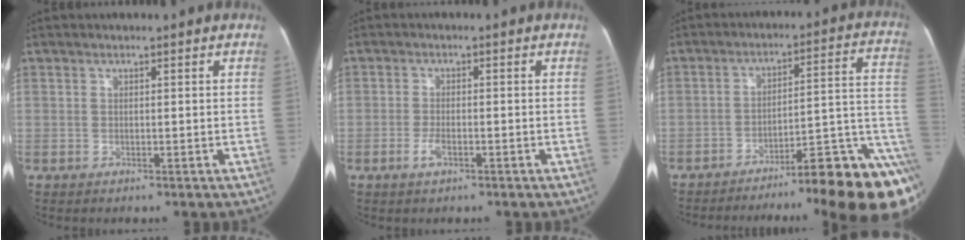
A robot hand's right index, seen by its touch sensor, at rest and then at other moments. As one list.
[{"total": 2.7, "force": [-1.3, 1.4, 1.9], "torque": [-0.043, 0.002, -0.025]}, {"total": 21.6, "force": [-14.1, 0.9, 16.3], "torque": [-0.109, 0.038, -0.200]}]